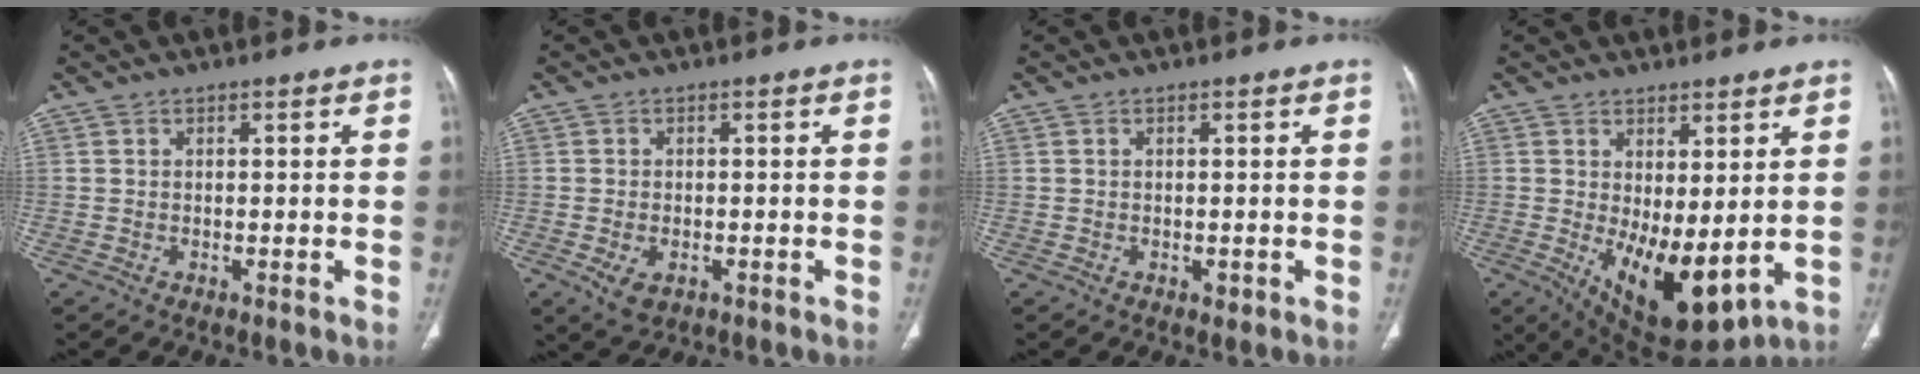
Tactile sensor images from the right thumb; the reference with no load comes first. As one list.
[{"total": 4.0, "force": [-1.5, 2.5, 2.8], "torque": [-0.050, 0.001, -0.018]}, {"total": 0.9, "force": [-0.1, 0.6, 0.6], "torque": [-0.007, -0.001, -0.001]}, {"total": 12.4, "force": [-0.6, 5.6, 11.1], "torque": [-0.165, -0.024, 0.014]}]